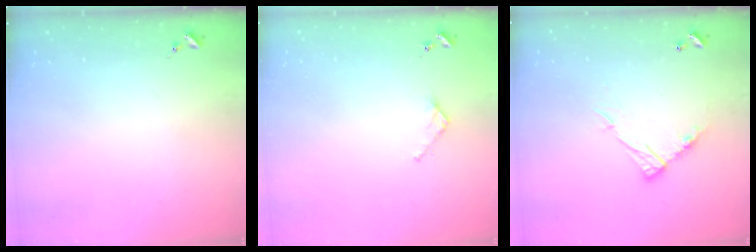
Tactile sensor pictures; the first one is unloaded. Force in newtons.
{"total": 2.7, "press": 2.7, "slide": 0.2}
{"total": 10.6, "press": 10.6, "slide": 0.4}